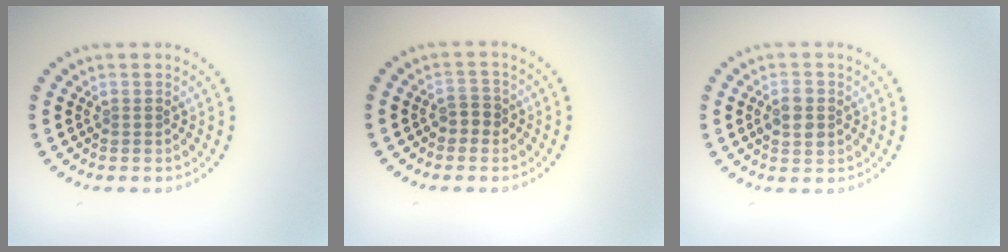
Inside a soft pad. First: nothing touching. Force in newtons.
{"total": 1.7, "press": 1.6, "slide": 0.5}
{"total": 2.7, "press": 2.7, "slide": 0.0}